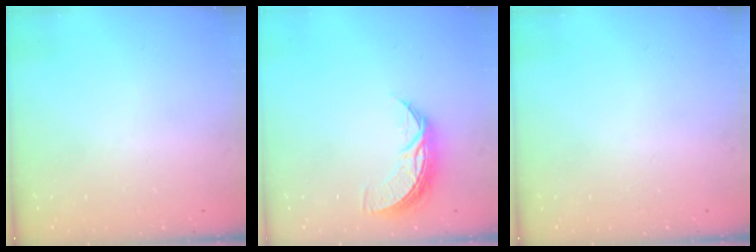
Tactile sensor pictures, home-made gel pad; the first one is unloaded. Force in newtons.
{"total": 8.8, "press": 8.8, "slide": 0.4}
{"total": 0.0}